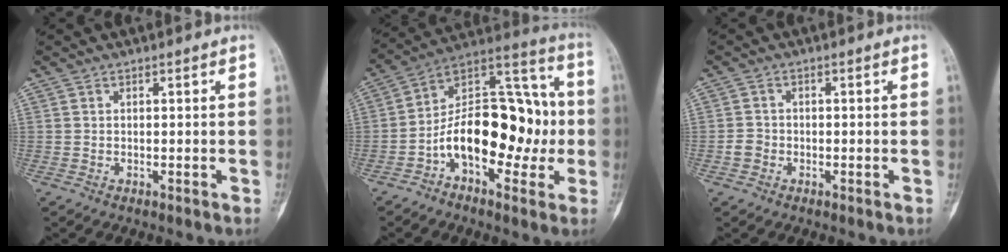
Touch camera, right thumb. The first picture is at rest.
{"total": 20.2, "force": [-3.7, 11.4, 16.3], "torque": [-0.226, 0.059, -0.065]}
{"total": 2.1, "force": [-0.8, 1.8, 0.7], "torque": [-0.007, 0.009, -0.018]}